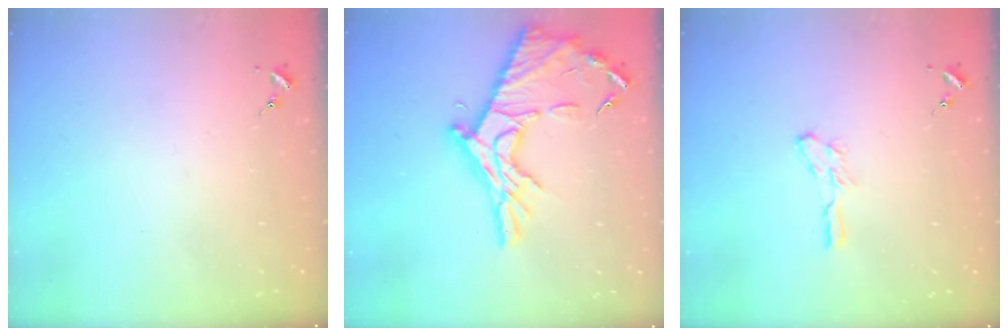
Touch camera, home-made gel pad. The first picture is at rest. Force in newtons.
{"total": 20.1, "press": 20.1, "slide": 1.5}
{"total": 4.8, "press": 4.7, "slide": 0.3}